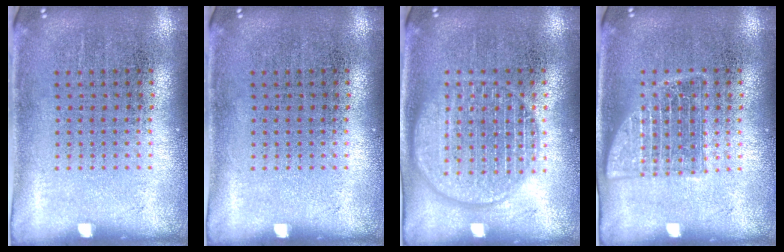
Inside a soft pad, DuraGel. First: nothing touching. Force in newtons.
{"total": 0.0}
{"total": 3.3, "press": 3.3, "slide": 0.5}
{"total": 1.5, "press": 1.5, "slide": 0.2}